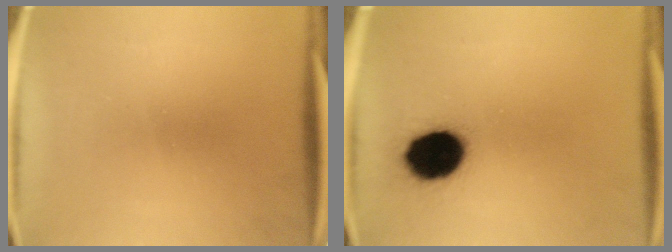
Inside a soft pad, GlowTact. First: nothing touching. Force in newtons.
{"total": 13.9}